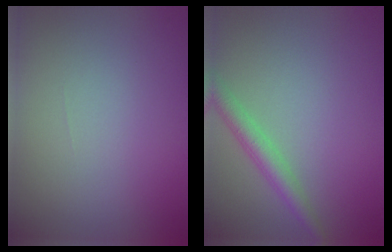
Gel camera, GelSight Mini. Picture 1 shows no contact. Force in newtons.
{"total": 2.8, "press": 2.8, "slide": 0.2}